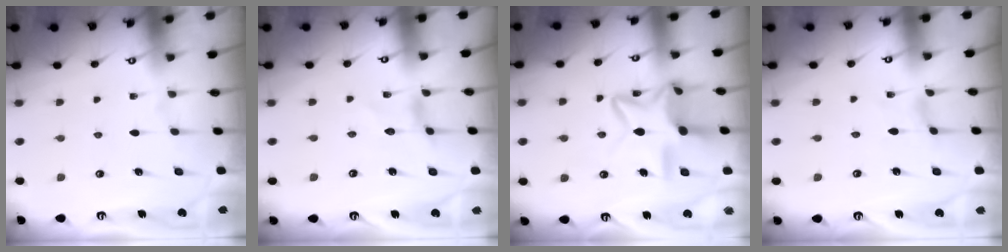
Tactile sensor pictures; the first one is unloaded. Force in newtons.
{"total": 0.0}
{"total": 13.5, "press": 13.5, "slide": 1.1}
{"total": 0.7, "press": 0.6, "slide": 0.2}